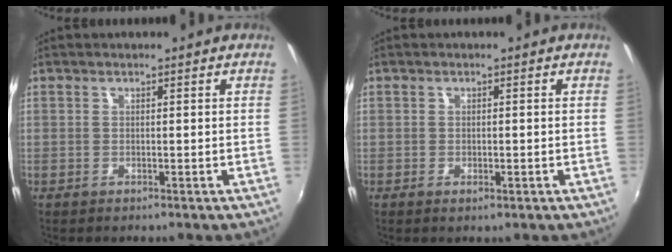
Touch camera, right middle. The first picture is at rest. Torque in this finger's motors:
{"motor_torque": [-0.79, 0.31, -0.11, -0.09]}